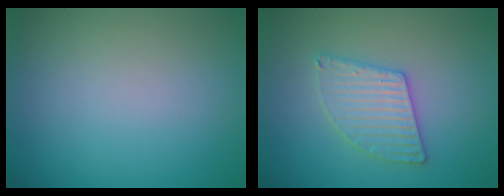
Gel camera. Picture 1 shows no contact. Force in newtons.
{"total": 3.0, "press": 3.0, "slide": 0.2}